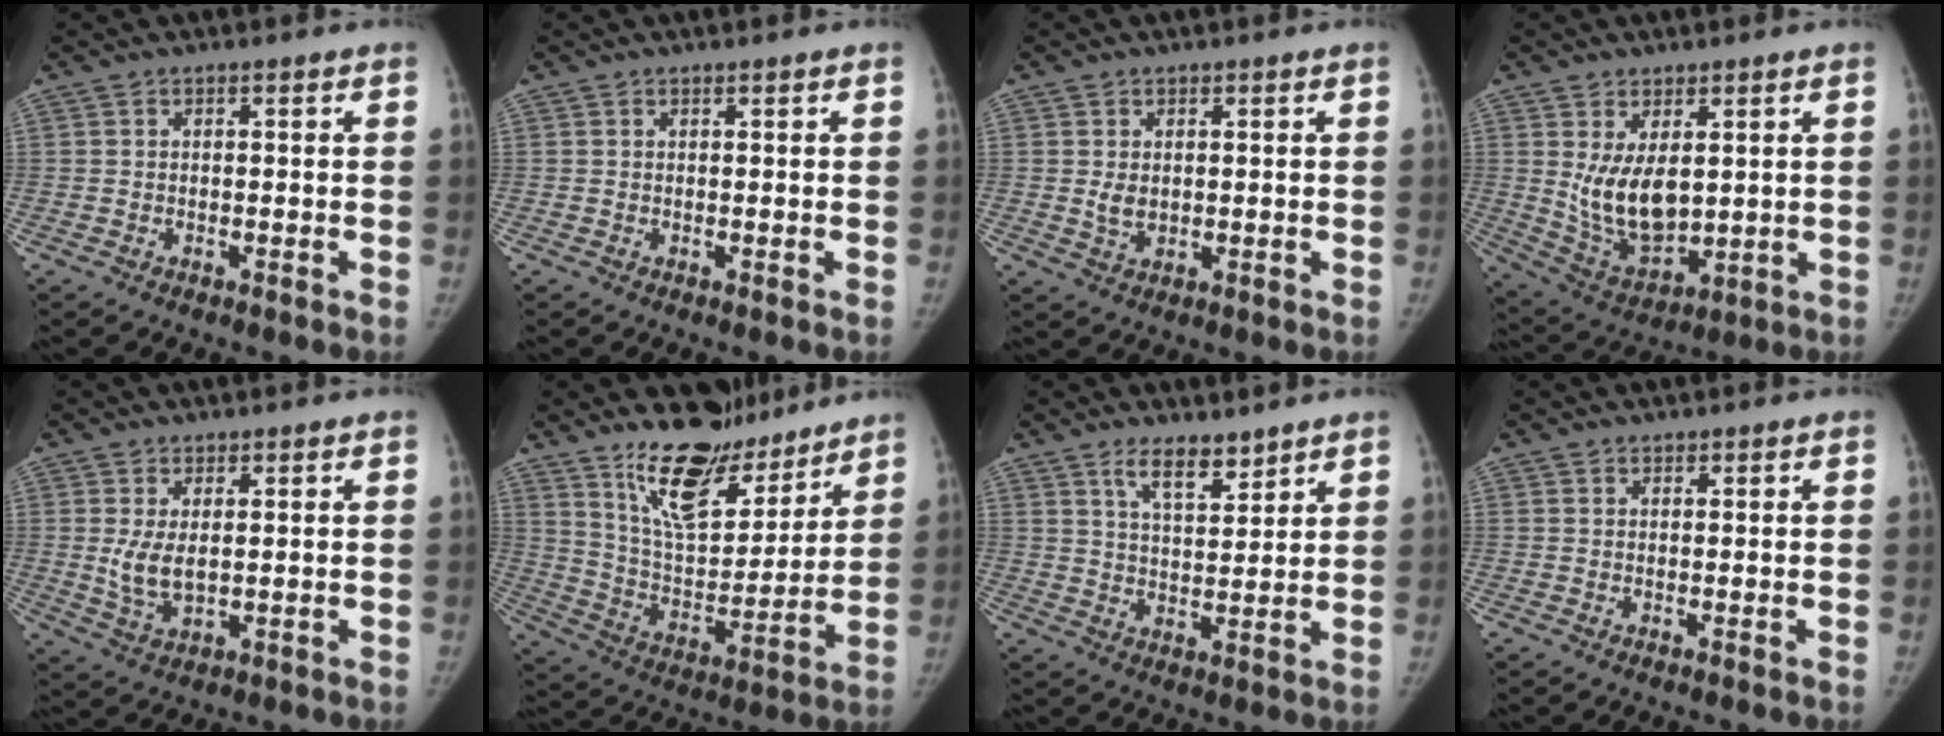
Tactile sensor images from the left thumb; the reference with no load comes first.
{"total": 0.0}
{"total": 2.8, "force": [0.4, 2.1, 1.9], "torque": [-0.025, -0.007, 0.014]}
{"total": 10.9, "force": [2.0, 6.4, 8.6], "torque": [-0.133, -0.025, 0.059]}
{"total": 5.3, "force": [0.8, 3.0, 4.4], "torque": [-0.081, -0.013, 0.025]}
{"total": 17.5, "force": [13.6, 7.2, 8.2], "torque": [-0.083, -0.098, 0.238]}
{"total": 6.5, "force": [4.9, 2.4, 3.6], "torque": [-0.040, -0.041, 0.087]}
{"total": 0.5, "force": [0.5, 0.3, 0.0], "torque": [0.001, -0.003, 0.006]}